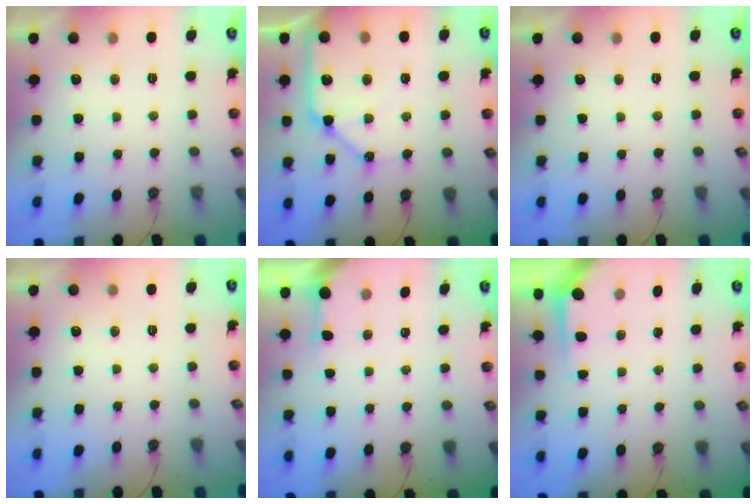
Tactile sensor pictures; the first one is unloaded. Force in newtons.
{"total": 13.8, "press": 13.7, "slide": 1.8}
{"total": 0.0}
{"total": 0.0}
{"total": 1.7, "press": 1.7, "slide": 0.2}
{"total": 3.5, "press": 3.5, "slide": 0.3}